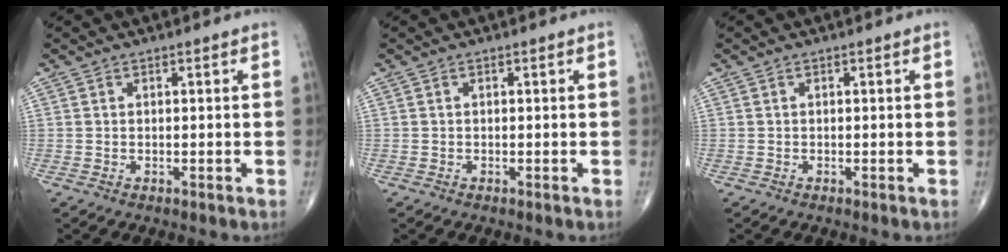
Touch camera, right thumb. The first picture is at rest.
{"total": 0.0}
{"total": 0.0}